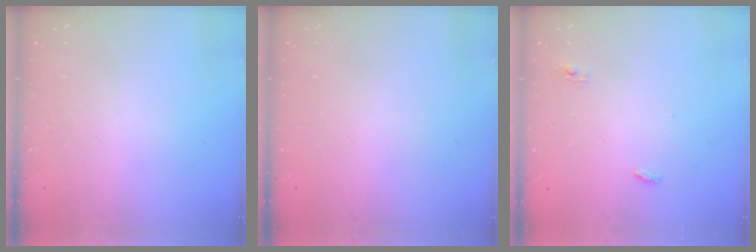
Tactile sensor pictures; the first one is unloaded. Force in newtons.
{"total": 0.8, "press": 0.8, "slide": 0.1}
{"total": 3.6, "press": 3.5, "slide": 0.9}